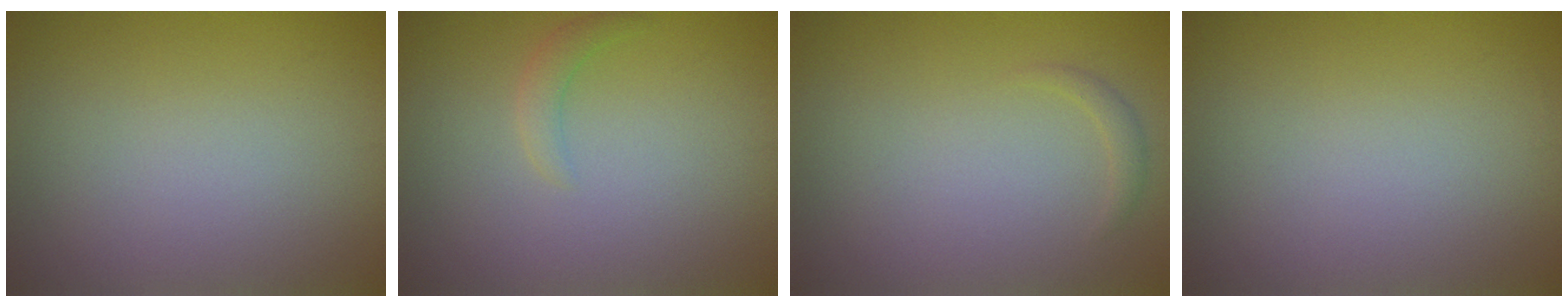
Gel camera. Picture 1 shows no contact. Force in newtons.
{"total": 1.4, "press": 1.4, "slide": 0.1}
{"total": 0.8, "press": 0.8, "slide": 0.0}
{"total": 0.0}